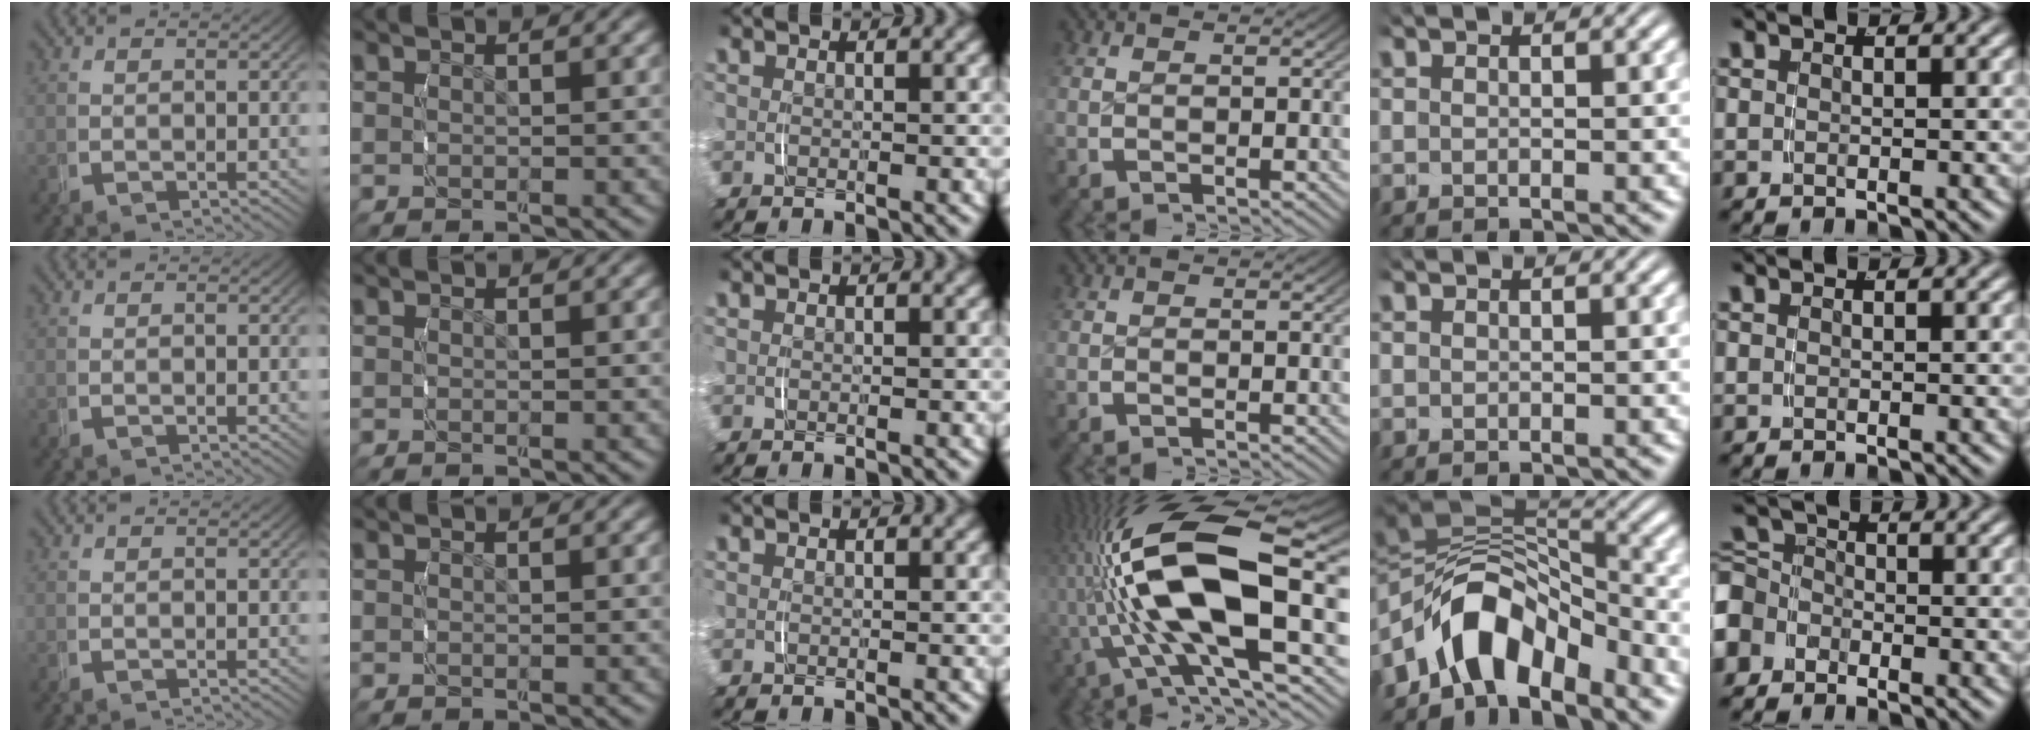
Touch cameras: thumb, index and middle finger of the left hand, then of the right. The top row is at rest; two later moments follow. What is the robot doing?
{"motion": "grasp_and_lifting", "object": "knife"}